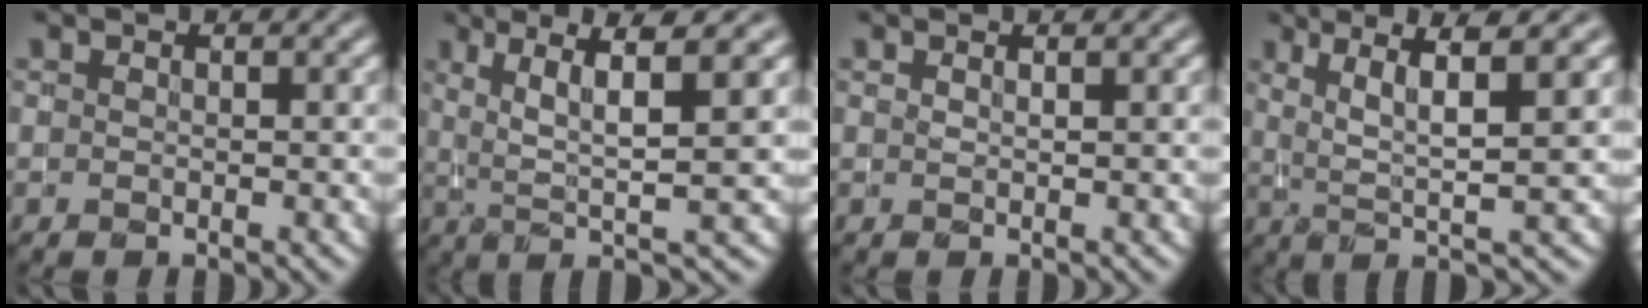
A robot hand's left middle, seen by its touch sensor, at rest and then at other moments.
{"total": 6.4, "force": [1.8, 1.0, 6.0], "torque": [-0.101, 0.003, 0.036]}
{"total": 1.0, "force": [0.8, 0.4, 0.6], "torque": [0.003, -0.007, -0.001]}
{"total": 5.9, "force": [2.0, 0.9, 5.4], "torque": [-0.094, 0.002, 0.039]}